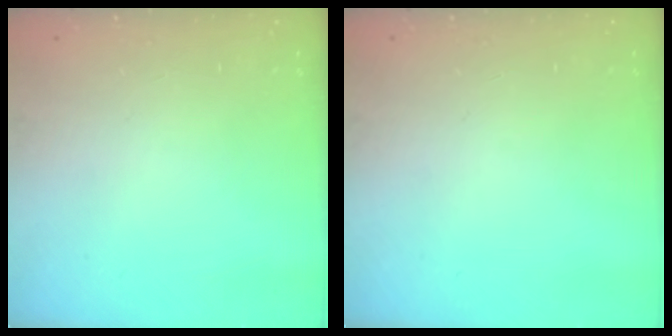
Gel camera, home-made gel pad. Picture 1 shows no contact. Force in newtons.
{"total": 0.0}